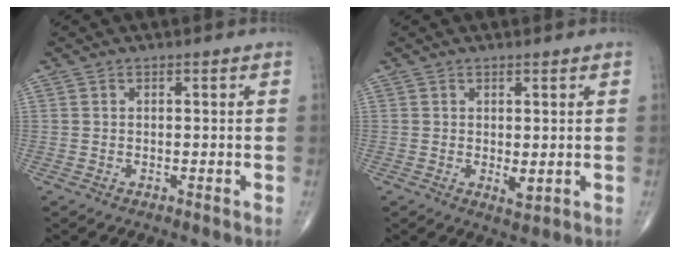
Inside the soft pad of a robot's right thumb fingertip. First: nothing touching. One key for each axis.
{"total": 2.3, "fx": 0.1, "fy": 0.6, "fz": 2.3, "tx": -0.034, "ty": -0.009, "tz": 0.006}